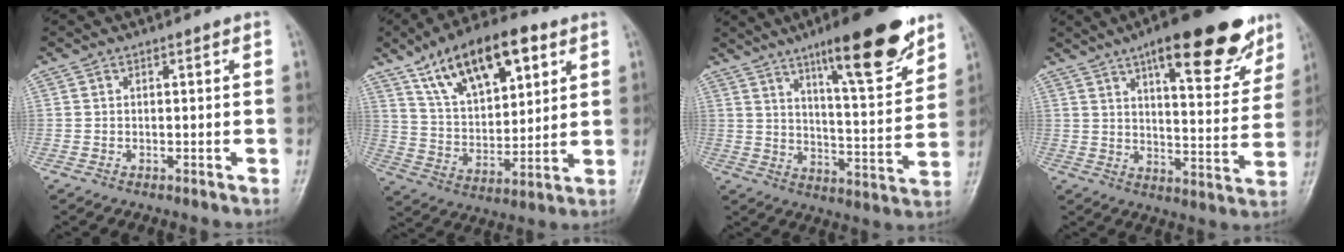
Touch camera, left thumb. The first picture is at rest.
{"total": 18.4, "force": [9.7, 8.6, 13.1], "torque": [-0.176, -0.029, 0.172]}
{"total": 18.2, "force": [11.5, 3.9, 13.5], "torque": [-0.171, -0.063, 0.179]}
{"total": 20.5, "force": [12.5, 6.4, 14.8], "torque": [-0.168, -0.045, 0.180]}